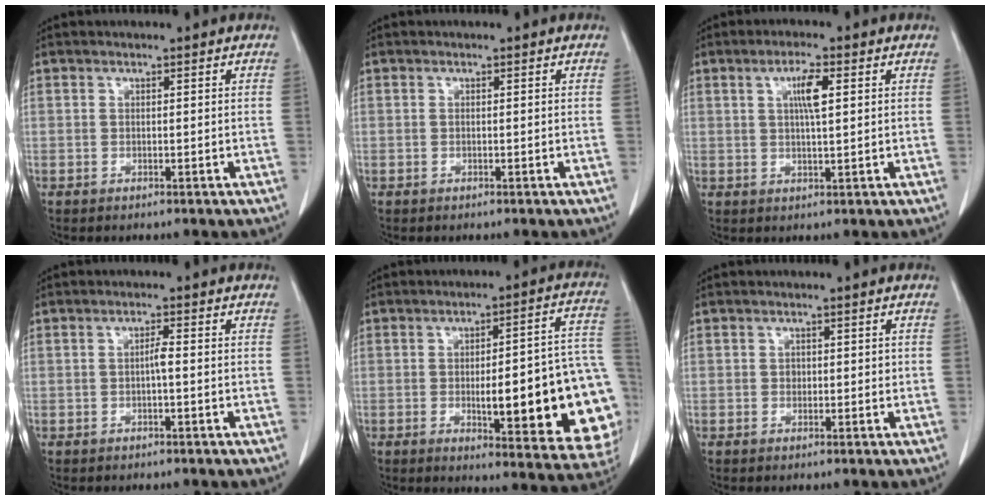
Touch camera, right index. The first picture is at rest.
{"total": 0.0}
{"total": 4.4, "force": [1.3, 0.5, 4.1], "torque": [-0.075, 0.000, 0.023]}
{"total": 1.5, "force": [-0.3, 0.1, 1.4], "torque": [-0.026, 0.003, -0.004]}
{"total": 21.7, "force": [-3.9, 4.5, 20.9], "torque": [-0.179, 0.022, -0.030]}
{"total": 1.2, "force": [0.0, 1.0, 0.7], "torque": [-0.007, 0.003, 0.000]}